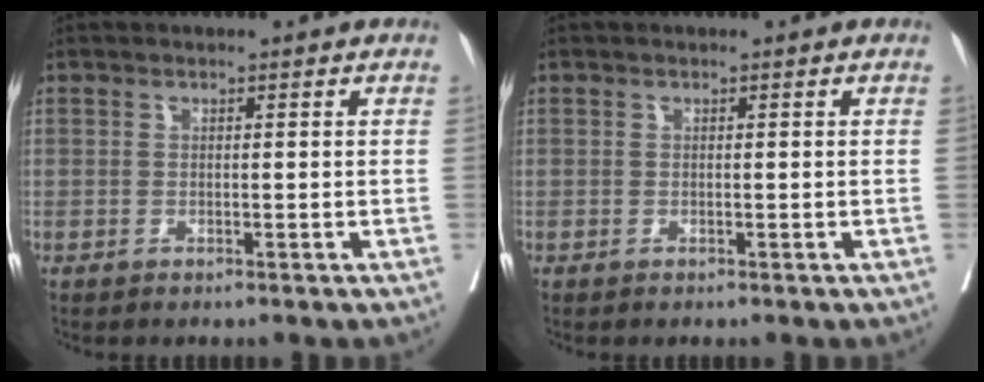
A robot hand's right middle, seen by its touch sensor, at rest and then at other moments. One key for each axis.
{"total": 0.0}